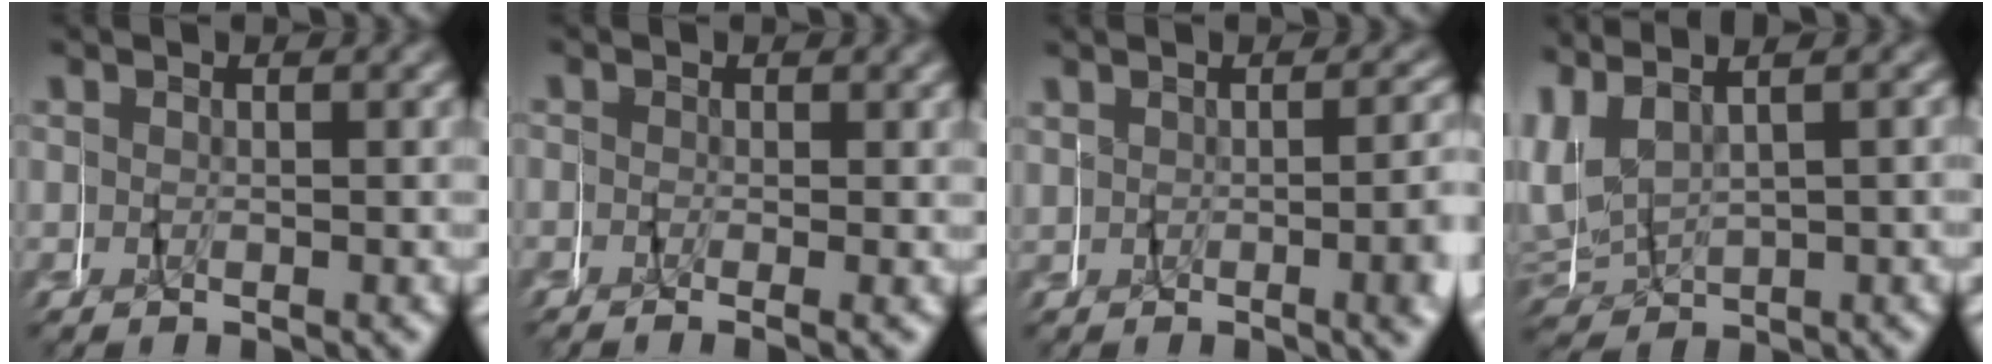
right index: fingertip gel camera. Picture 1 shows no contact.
{"total": 0.7, "force": [-0.3, 0.4, 0.5], "torque": [-0.002, -0.006, -0.008]}
{"total": 2.6, "force": [0.0, 0.3, 2.5], "torque": [-0.019, 0.012, -0.001]}
{"total": 6.4, "force": [1.1, 5.6, 2.7], "torque": [-0.105, -0.007, 0.021]}